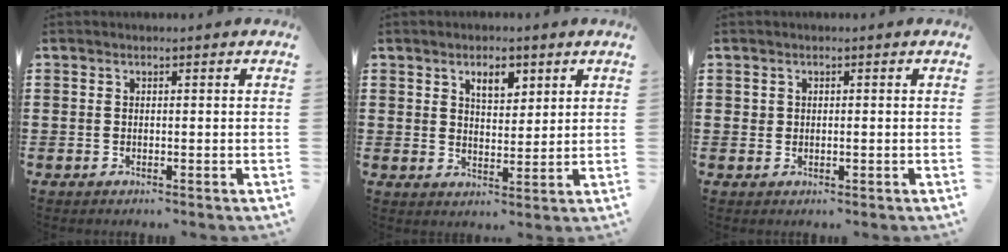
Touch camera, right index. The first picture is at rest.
{"total": 4.2, "force": [2.5, 2.1, 2.6], "torque": [-0.044, 0.002, 0.041]}
{"total": 0.7, "force": [0.2, 0.6, 0.4], "torque": [-0.009, 0.003, 0.003]}